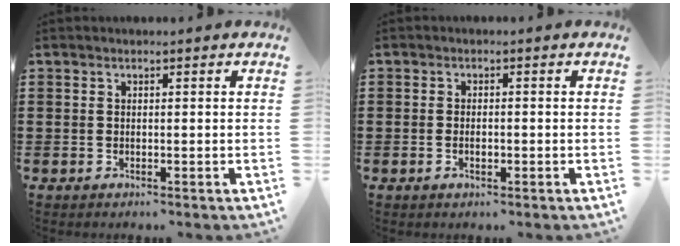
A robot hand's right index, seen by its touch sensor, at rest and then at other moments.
{"total": 1.6, "force": [-0.5, 0.7, 1.4], "torque": [-0.027, 0.000, -0.008]}